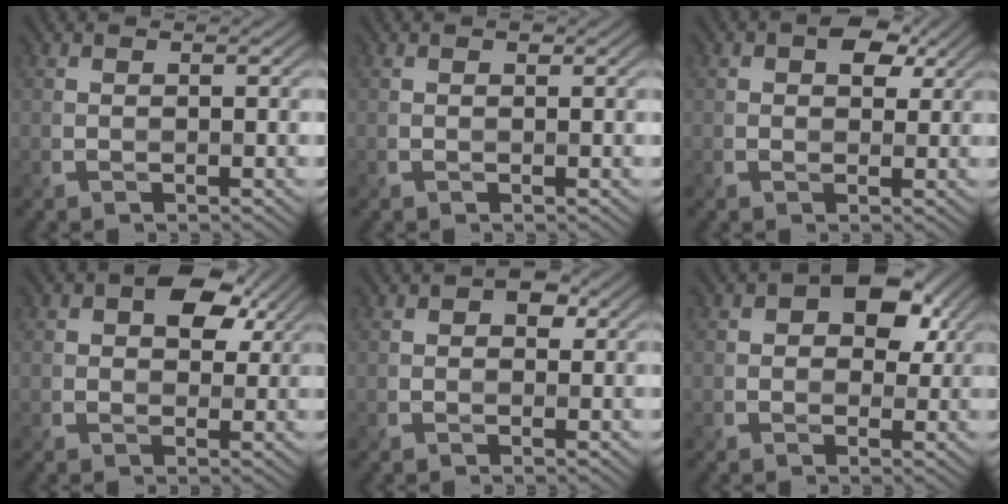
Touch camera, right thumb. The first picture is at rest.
{"total": 0.7, "force": [0.4, 0.5, 0.2], "torque": [-0.002, -0.003, 0.007]}
{"total": 4.7, "force": [1.7, 3.3, 2.9], "torque": [-0.040, -0.003, 0.020]}
{"total": 7.2, "force": [2.7, 4.8, 4.6], "torque": [-0.071, -0.001, 0.039]}
{"total": 2.8, "force": [0.8, 2.2, 1.6], "torque": [-0.019, -0.001, 0.006]}
{"total": 6.8, "force": [2.1, 4.9, 4.2], "torque": [-0.058, -0.003, 0.024]}